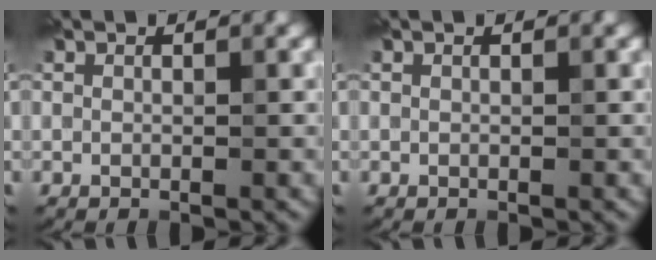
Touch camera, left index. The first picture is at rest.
{"total": 0.0}